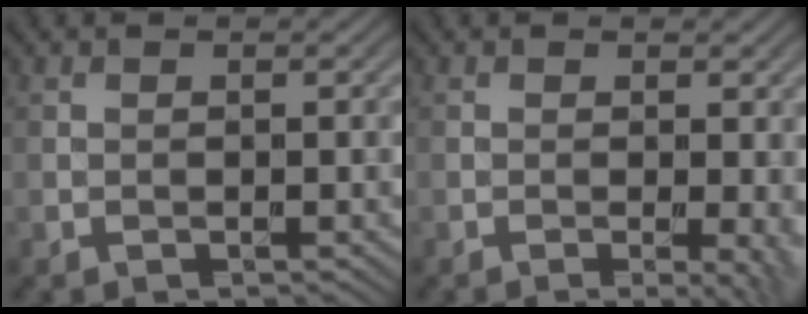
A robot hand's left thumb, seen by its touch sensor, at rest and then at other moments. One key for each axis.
{"total": 4.1, "fx": -0.7, "fy": 1.0, "fz": 3.9, "tx": -0.055, "ty": -0.007, "tz": -0.008}